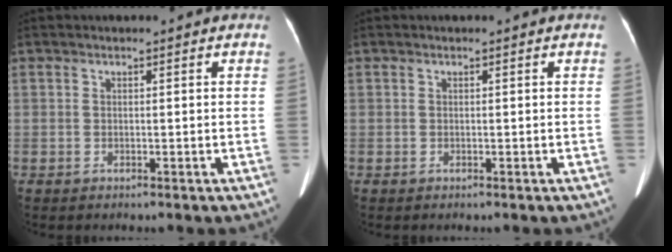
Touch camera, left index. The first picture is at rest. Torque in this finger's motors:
{"motor_torque": [0.00, 0.00, 0.03, 0.00]}